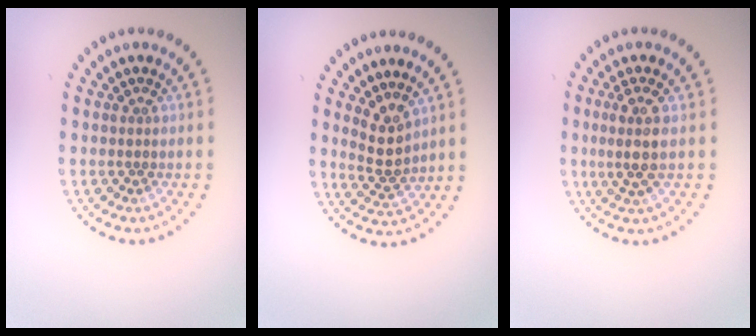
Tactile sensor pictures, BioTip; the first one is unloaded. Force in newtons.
{"total": 2.3, "press": 1.9, "slide": 1.3}
{"total": 2.4, "press": 2.1, "slide": 1.1}